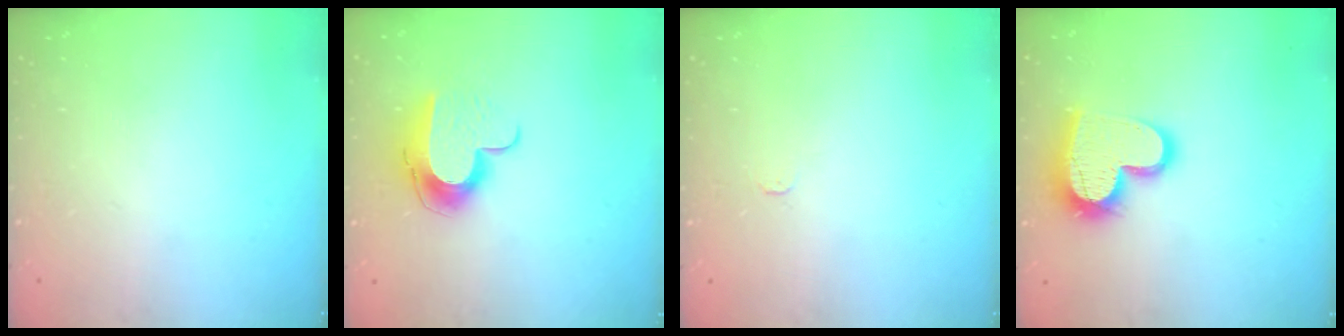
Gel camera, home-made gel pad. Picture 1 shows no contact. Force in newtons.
{"total": 10.7, "press": 10.7, "slide": 0.8}
{"total": 1.7, "press": 1.7, "slide": 0.2}
{"total": 17.9, "press": 17.8, "slide": 1.2}